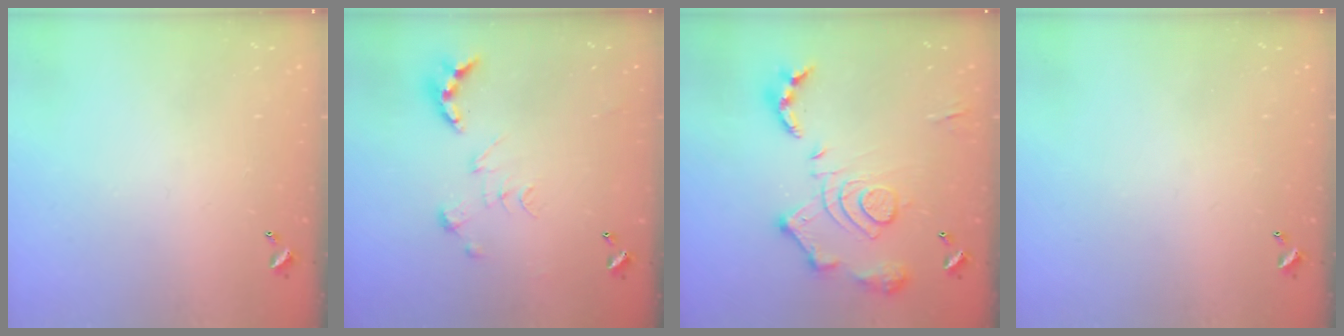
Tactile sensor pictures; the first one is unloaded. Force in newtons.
{"total": 0.8, "press": 0.8, "slide": 0.3}
{"total": 16.6, "press": 16.6, "slide": 1.7}
{"total": 0.0}